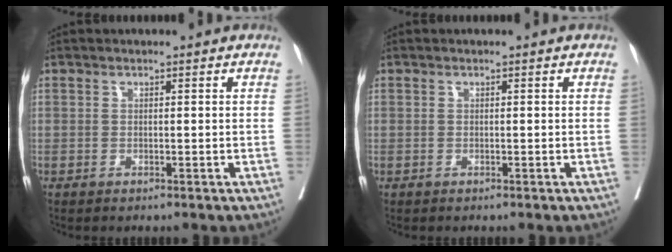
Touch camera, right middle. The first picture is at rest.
{"total": 0.0}